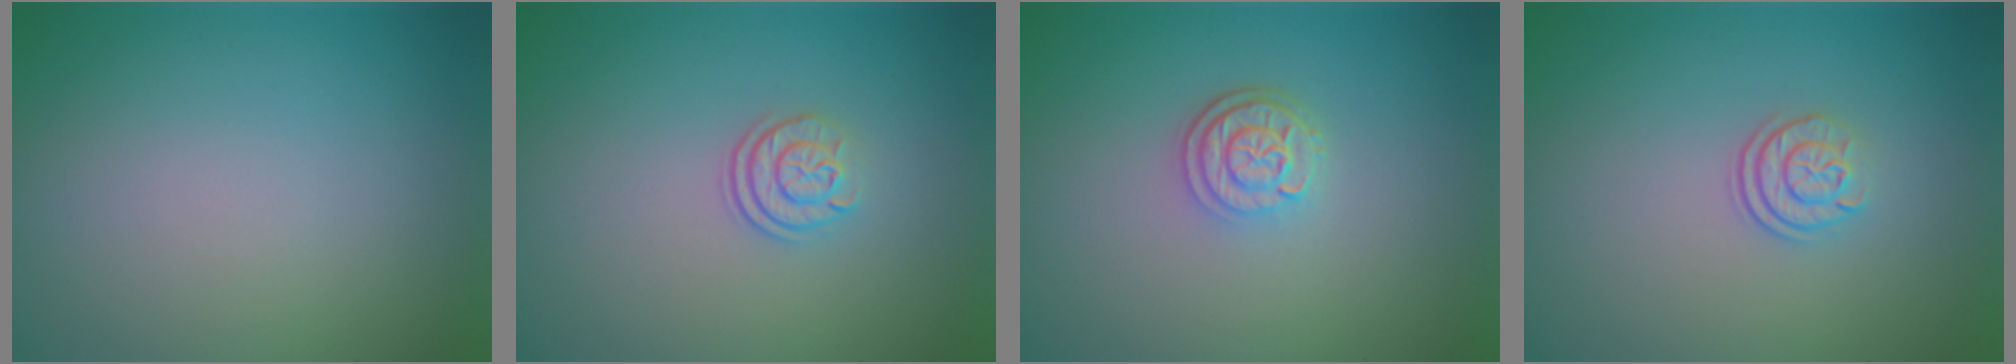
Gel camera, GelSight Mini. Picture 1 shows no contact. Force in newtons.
{"total": 2.4, "press": 1.8, "slide": 1.5}
{"total": 2.9, "press": 2.4, "slide": 1.7}
{"total": 2.4, "press": 1.8, "slide": 1.5}